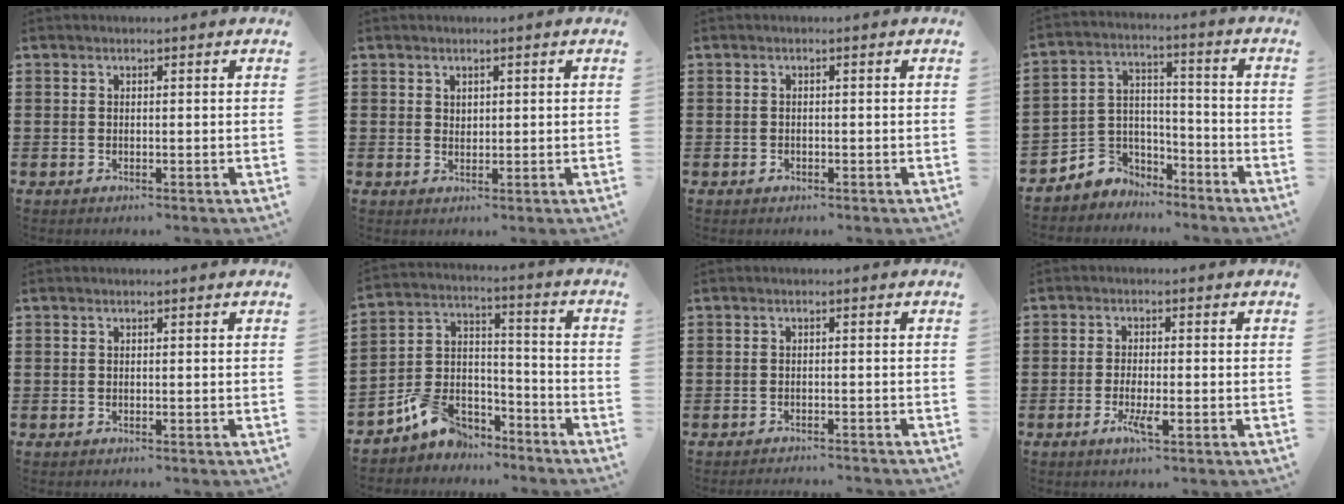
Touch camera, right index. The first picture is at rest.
{"total": 1.3, "force": [1.0, 0.7, 0.2], "torque": [-0.005, 0.003, 0.020]}
{"total": 0.6, "force": [-0.4, 0.4, 0.2], "torque": [-0.005, 0.002, -0.009]}
{"total": 4.6, "force": [-3.4, 3.1, -0.5], "torque": [-0.019, 0.000, -0.074]}
{"total": 0.0}
{"total": 7.5, "force": [-5.9, 4.2, 1.9], "torque": [-0.057, 0.020, -0.116]}
{"total": 1.3, "force": [-1.3, -0.3, 0.0], "torque": [-0.003, 0.001, -0.026]}
{"total": 3.4, "force": [-1.4, 0.8, 3.0], "torque": [-0.062, -0.005, -0.028]}